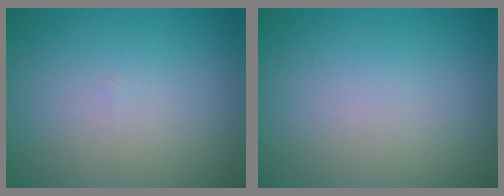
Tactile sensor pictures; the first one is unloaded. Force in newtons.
{"total": 0.0}